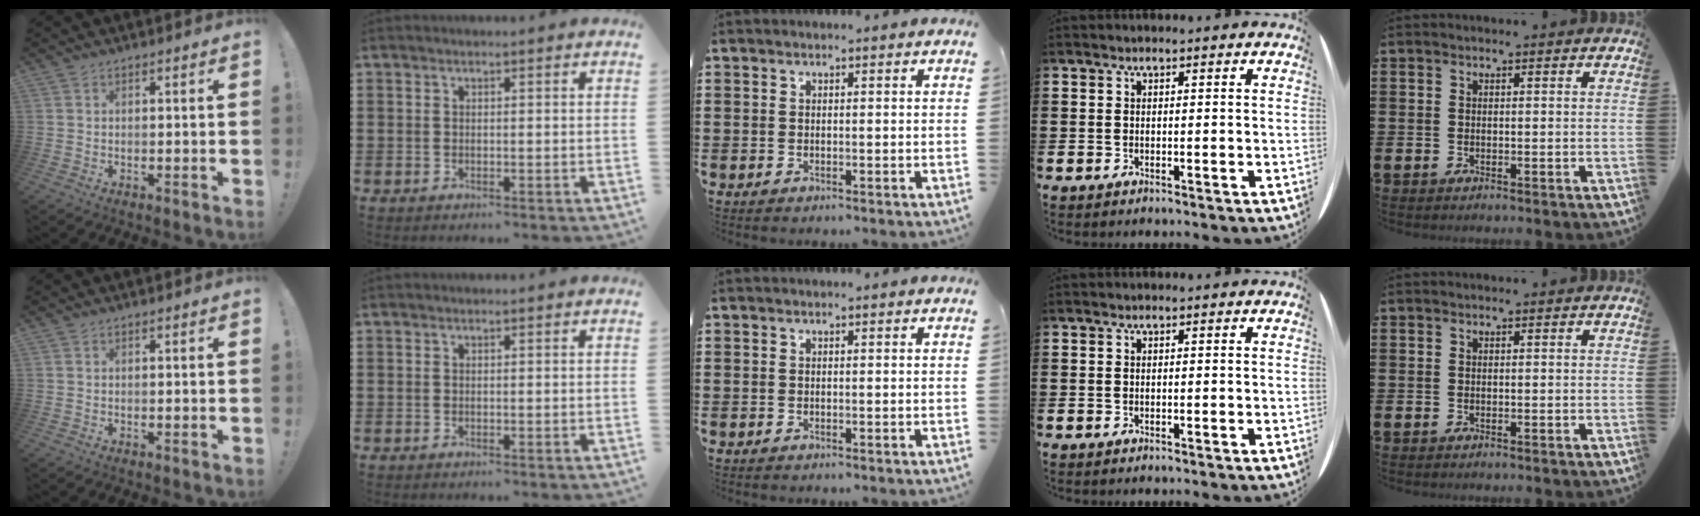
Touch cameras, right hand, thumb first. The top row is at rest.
{}